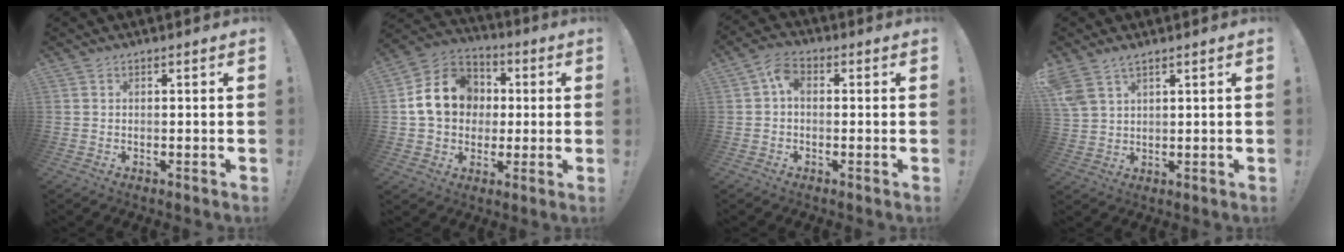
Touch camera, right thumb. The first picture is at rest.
{"total": 16.0, "force": [2.0, 13.5, 8.4], "torque": [-0.123, 0.012, 0.050]}
{"total": 5.1, "force": [0.3, 3.4, 3.8], "torque": [-0.077, 0.009, 0.005]}
{"total": 5.5, "force": [4.1, 2.3, 2.8], "torque": [-0.059, -0.015, 0.082]}